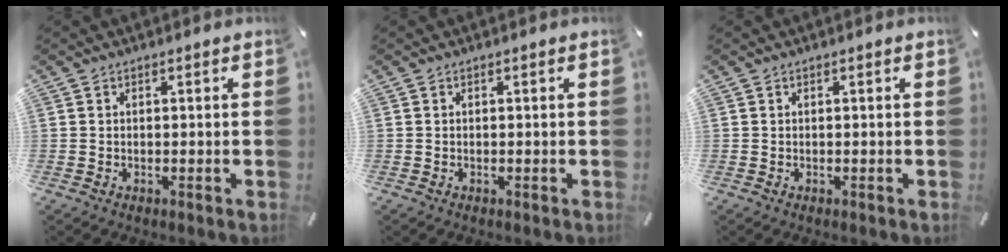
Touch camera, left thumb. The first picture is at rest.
{"total": 0.0}
{"total": 0.0}